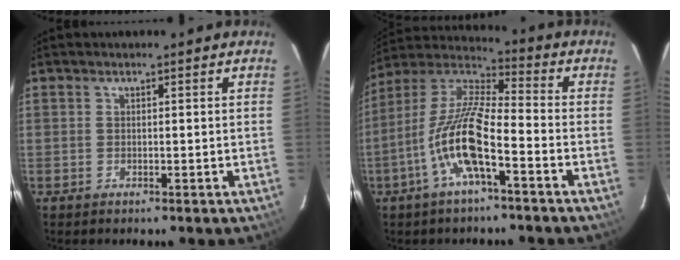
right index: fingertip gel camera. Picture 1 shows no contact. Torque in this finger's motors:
{"motor_torque": [2.14, 0.00, 1.05, 0.19]}